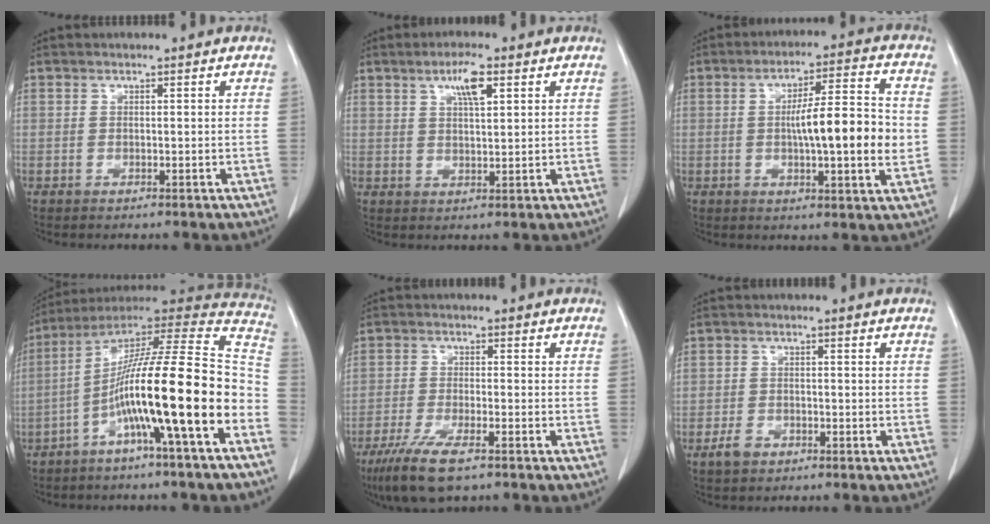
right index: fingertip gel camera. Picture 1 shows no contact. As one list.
[{"total": 4.8, "force": [2.4, 0.9, 4.0], "torque": [-0.076, 0.003, 0.042]}, {"total": 12.1, "force": [-0.5, 1.4, 12.0], "torque": [-0.190, 0.008, -0.012]}, {"total": 21.2, "force": [-6.7, -0.2, 20.1], "torque": [-0.309, 0.011, -0.121]}, {"total": 8.7, "force": [-5.8, 1.8, 6.2], "torque": [-0.117, -0.020, -0.098]}, {"total": 2.7, "force": [-1.7, 1.8, 1.1], "torque": [-0.019, 0.004, -0.024]}]